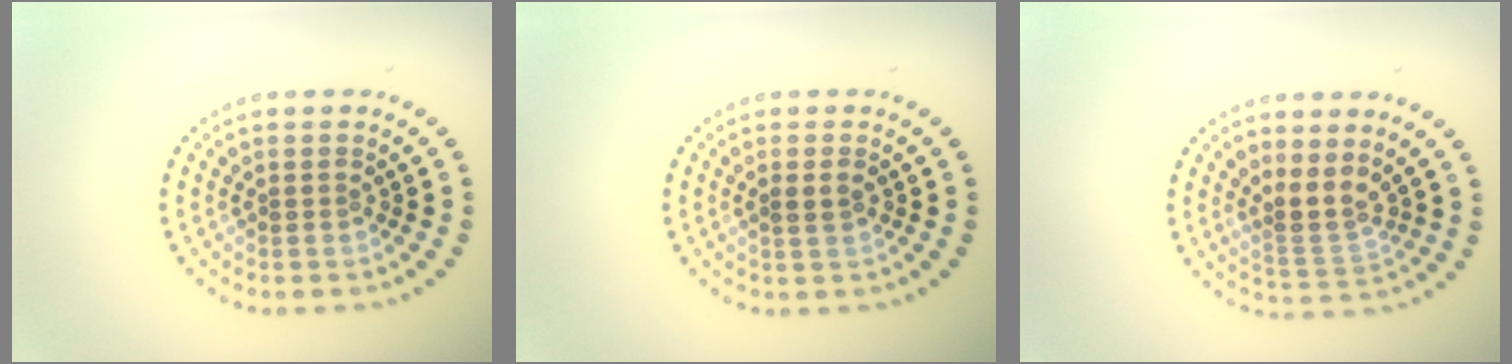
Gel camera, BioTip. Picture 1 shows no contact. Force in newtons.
{"total": 1.3, "press": 1.2, "slide": 0.4}
{"total": 2.5, "press": 1.7, "slide": 1.9}